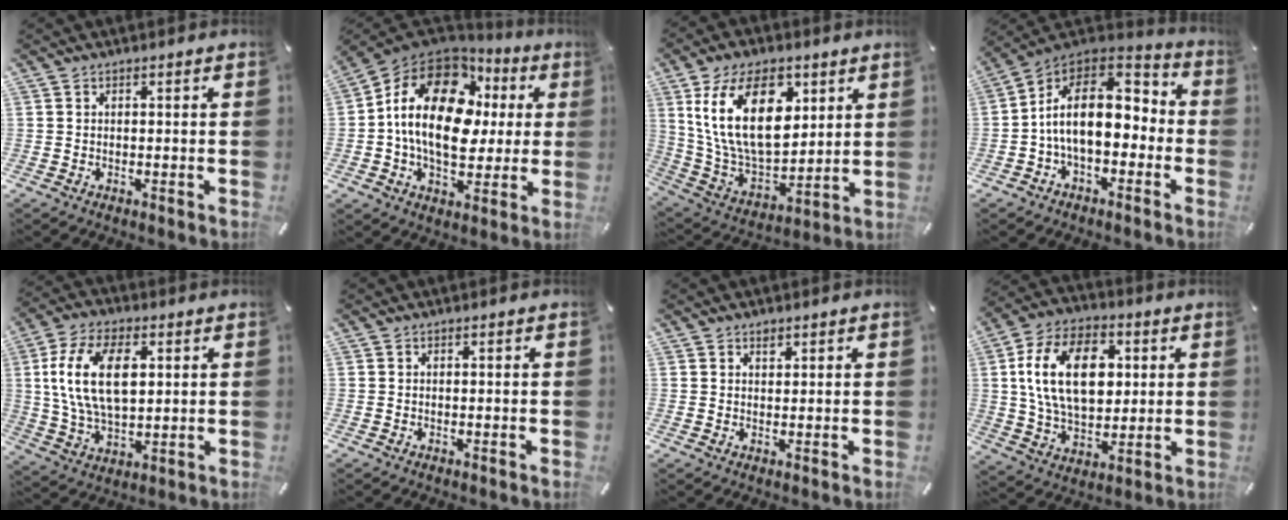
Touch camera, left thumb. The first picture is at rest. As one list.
[{"total": 20.2, "force": [2.4, 14.0, 14.4], "torque": [-0.272, 0.000, 0.037]}, {"total": 21.4, "force": [7.8, 12.9, 15.2], "torque": [-0.311, -0.021, 0.130]}, {"total": 17.0, "force": [-0.6, 11.1, 12.9], "torque": [-0.237, 0.006, -0.010]}, {"total": 14.9, "force": [3.4, 8.7, 11.5], "torque": [-0.255, 0.005, 0.056]}, {"total": 0.0}, {"total": 1.3, "force": [1.0, 0.8, 0.4], "torque": [0.000, -0.004, 0.017]}, {"total": 17.7, "force": [3.2, 11.9, 12.8], "torque": [-0.254, 0.008, 0.052]}]